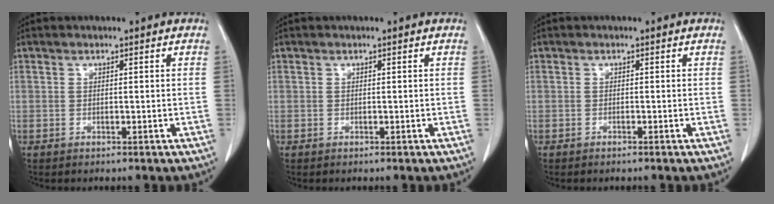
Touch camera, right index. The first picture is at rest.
{"total": 0.0}
{"total": 0.5, "force": [-0.4, 0.0, 0.2], "torque": [-0.007, -0.001, -0.007]}